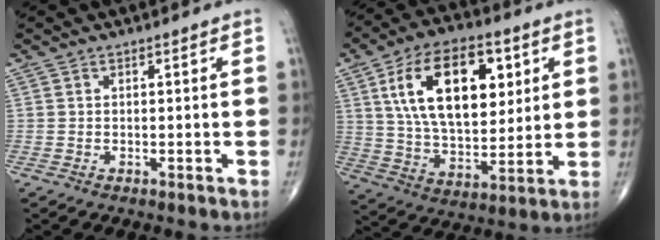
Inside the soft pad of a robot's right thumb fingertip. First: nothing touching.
{"total": 21.5, "force": [6.9, 11.7, 16.7], "torque": [-0.248, -0.018, 0.119]}